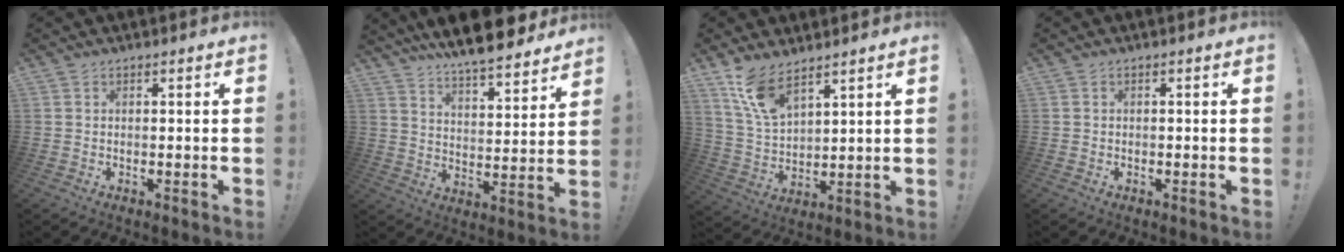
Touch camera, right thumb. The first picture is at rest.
{"total": 10.9, "force": [9.8, 1.4, 4.4], "torque": [-0.081, -0.081, 0.168]}
{"total": 10.9, "force": [8.5, 4.0, 5.5], "torque": [-0.115, -0.045, 0.164]}
{"total": 0.6, "force": [-0.4, 0.4, -0.1], "torque": [0.003, 0.002, -0.006]}